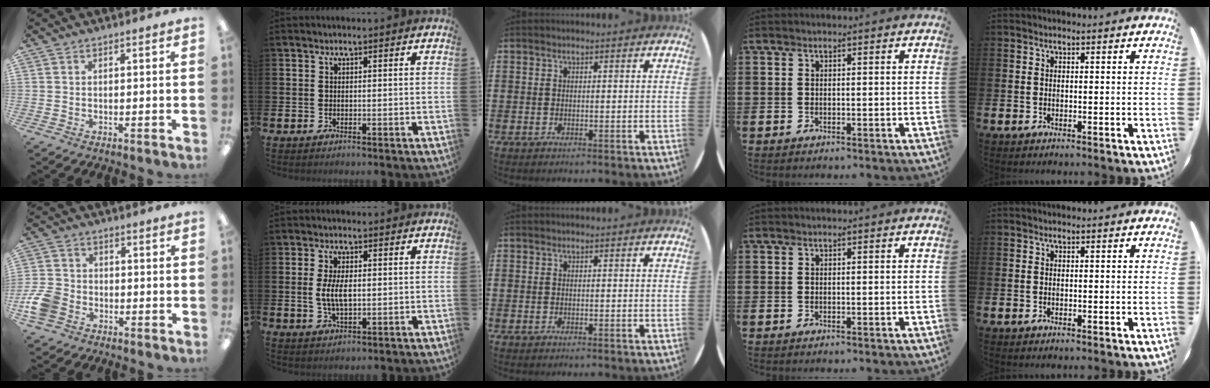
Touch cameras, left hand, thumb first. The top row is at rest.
{"thumb": {"total": 8.2, "force": [-3.3, 6.2, 4.2], "torque": [-0.094, 0.024, -0.060]}, "index": {"total": 4.5, "force": [0.3, 2.0, 4.1], "torque": [-0.073, -0.002, -0.002]}}